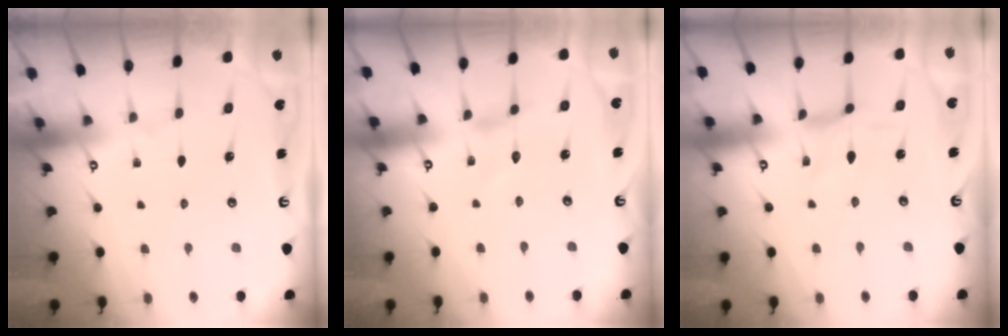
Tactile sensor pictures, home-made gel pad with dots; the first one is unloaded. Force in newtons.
{"total": 0.0}
{"total": 1.1, "press": 1.0, "slide": 0.1}